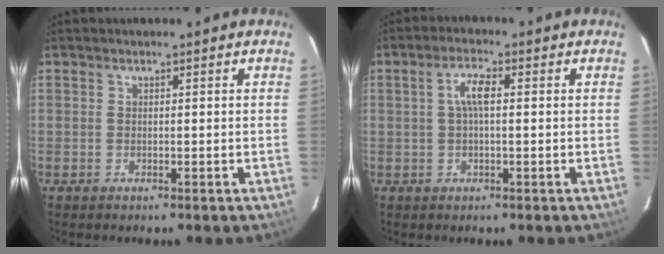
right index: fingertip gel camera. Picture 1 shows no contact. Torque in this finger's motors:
{"motor_torque": [0.29, -0.21, 0.22, 0.07]}